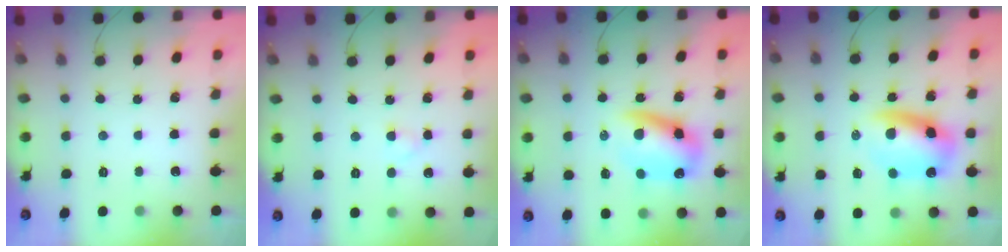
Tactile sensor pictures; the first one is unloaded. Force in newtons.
{"total": 1.9, "press": 1.7, "slide": 0.9}
{"total": 11.9, "press": 11.5, "slide": 3.0}
{"total": 11.7, "press": 11.2, "slide": 3.1}